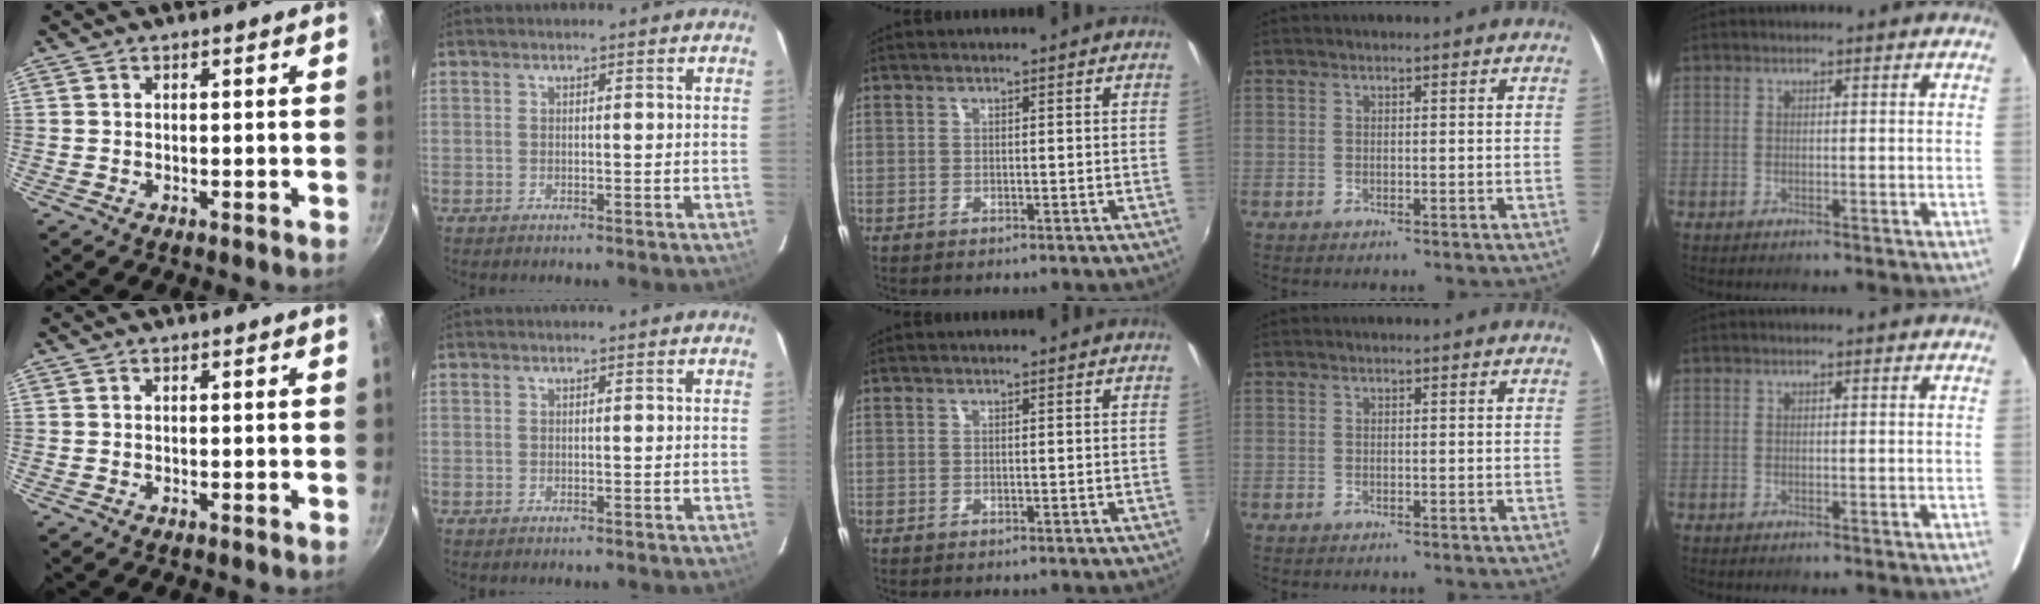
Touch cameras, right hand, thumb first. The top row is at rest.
{}